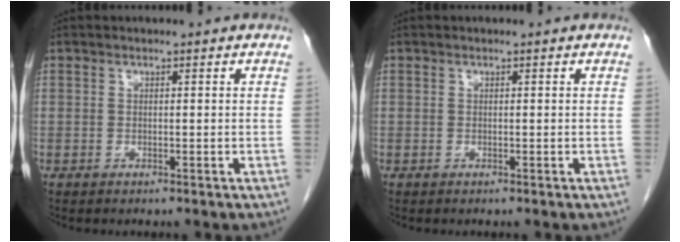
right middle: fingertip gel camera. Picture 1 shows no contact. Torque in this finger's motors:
{"motor_torque": [0.00, 0.00, 0.00, -0.01]}